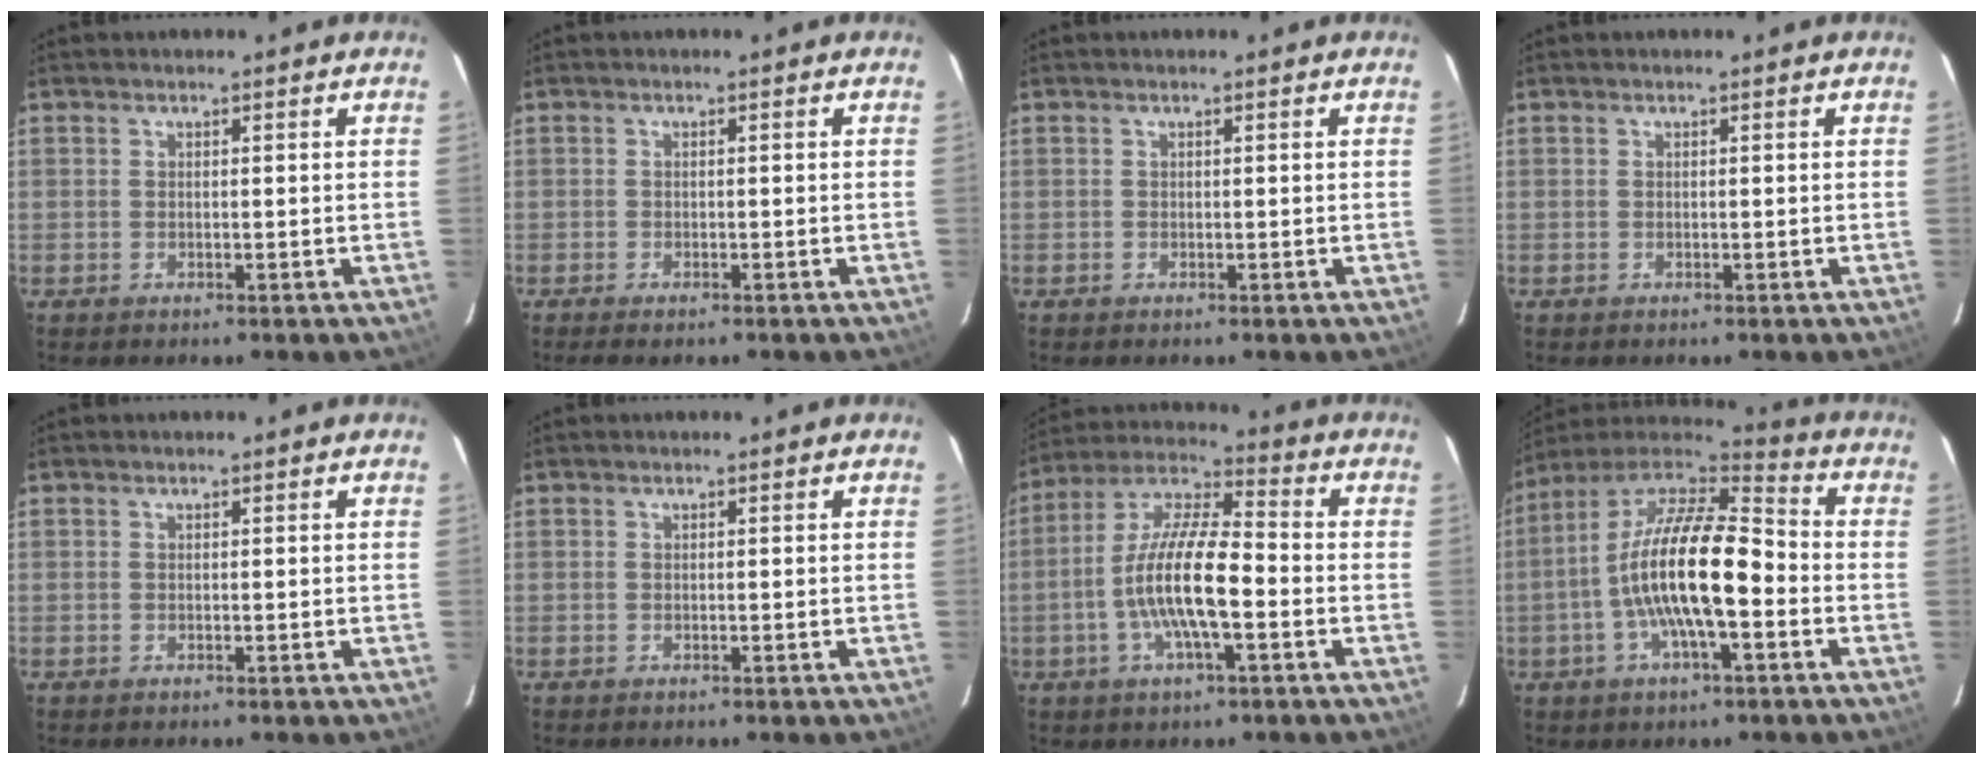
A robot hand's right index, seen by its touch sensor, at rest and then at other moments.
{"total": 2.5, "force": [-2.0, 0.6, 1.3], "torque": [-0.030, -0.009, -0.034]}
{"total": 0.0}
{"total": 0.0}
{"total": 0.0}
{"total": 0.0}
{"total": 13.8, "force": [-3.5, 3.4, 12.9], "torque": [-0.254, 0.001, -0.070]}
{"total": 17.8, "force": [-3.6, 5.4, 16.5], "torque": [-0.306, 0.000, -0.076]}